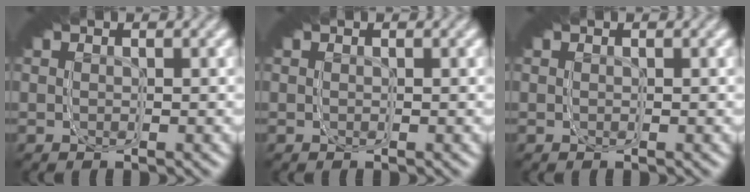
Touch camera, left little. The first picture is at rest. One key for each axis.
{"total": 0.0}
{"total": 0.0}